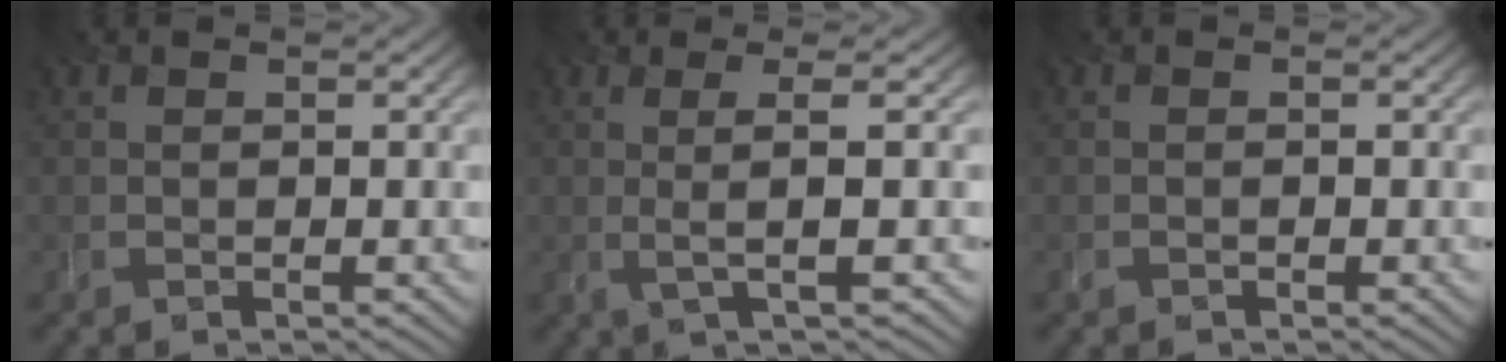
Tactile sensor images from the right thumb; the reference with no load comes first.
{"total": 3.5, "force": [0.4, 0.2, 3.5], "torque": [-0.063, 0.001, 0.001]}
{"total": 0.0}